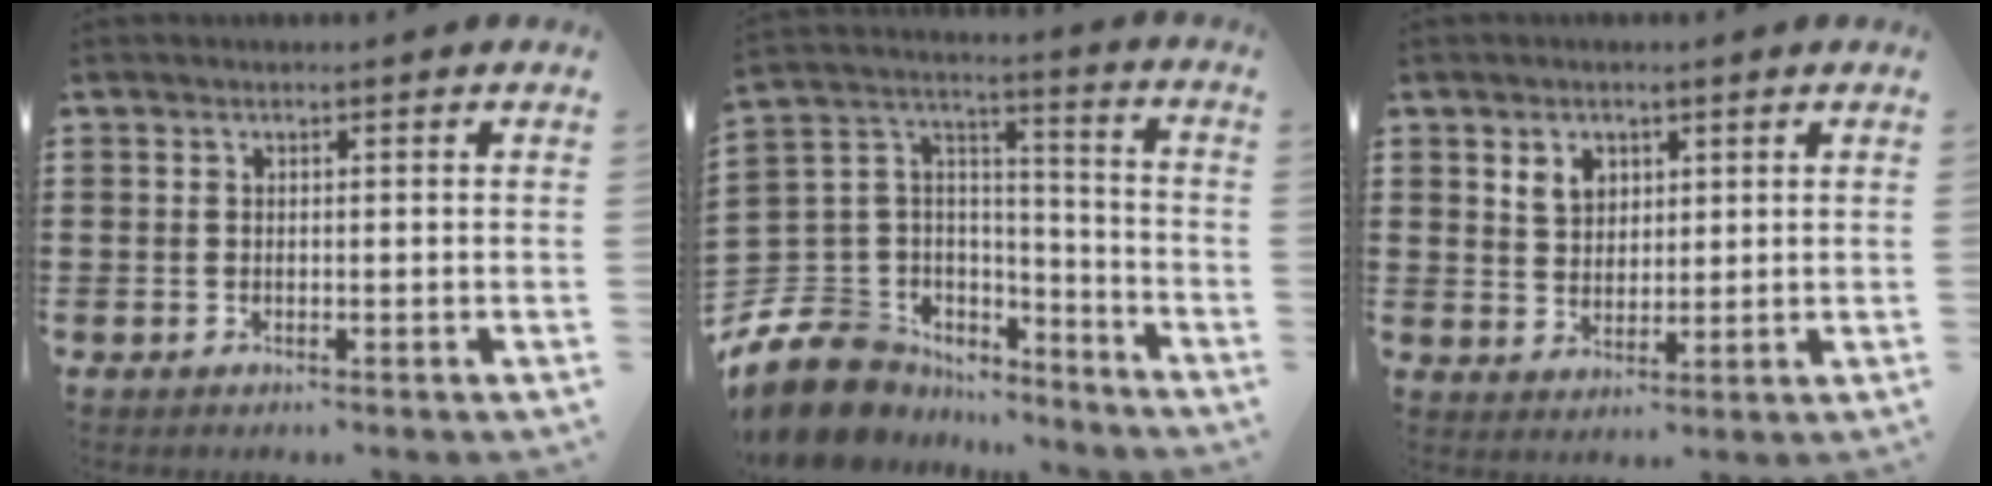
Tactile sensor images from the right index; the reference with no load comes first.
{"total": 10.4, "force": [-6.9, 7.4, 2.5], "torque": [-0.101, 0.003, -0.133]}
{"total": 3.9, "force": [2.0, 3.0, 1.5], "torque": [-0.041, 0.012, 0.036]}